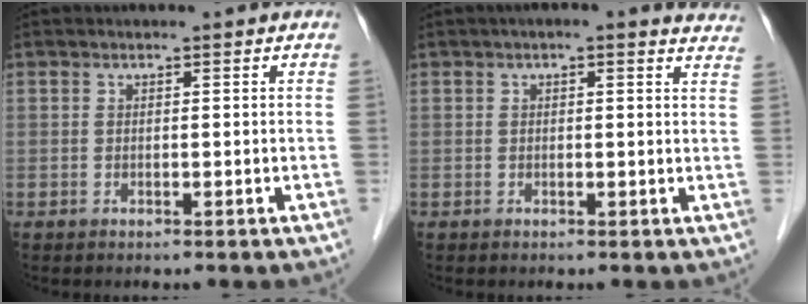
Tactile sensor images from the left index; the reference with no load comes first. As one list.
[{"total": 7.8, "force": [6.5, 1.8, 4.0], "torque": [-0.038, 0.007, 0.056]}]